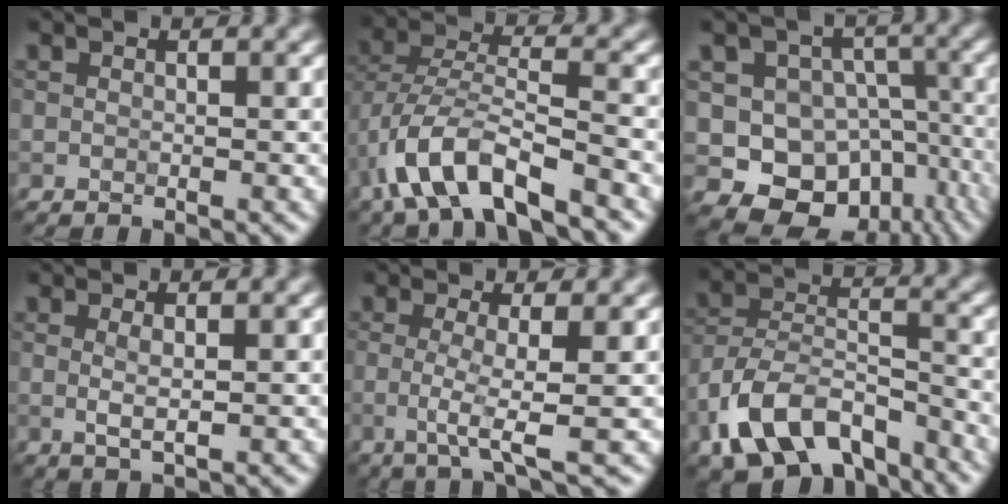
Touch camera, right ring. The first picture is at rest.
{"total": 7.4, "force": [-4.5, 2.6, 5.2], "torque": [-0.100, 0.003, -0.087]}
{"total": 10.3, "force": [-3.9, 8.4, 4.7], "torque": [-0.069, -0.005, -0.057]}
{"total": 1.4, "force": [0.5, 0.2, 1.3], "torque": [-0.025, 0.000, 0.007]}
{"total": 3.6, "force": [-0.3, 0.5, 3.5], "torque": [-0.066, -0.006, -0.012]}
{"total": 10.2, "force": [-6.2, 5.3, 6.1], "torque": [-0.111, -0.002, -0.122]}